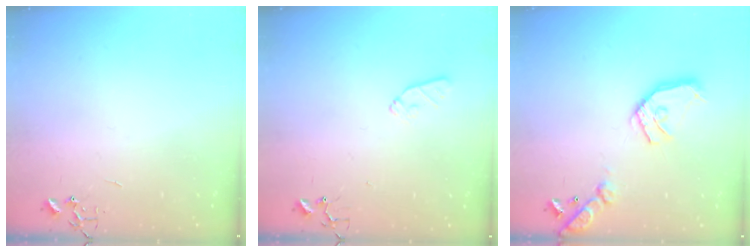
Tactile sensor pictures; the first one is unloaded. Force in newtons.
{"total": 5.9, "press": 5.8, "slide": 0.8}
{"total": 16.6, "press": 16.4, "slide": 2.5}